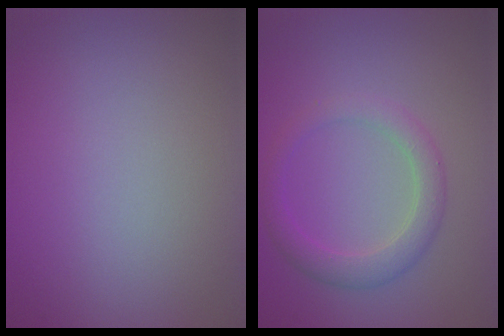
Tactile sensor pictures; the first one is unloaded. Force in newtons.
{"total": 2.7, "press": 2.7, "slide": 0.2}